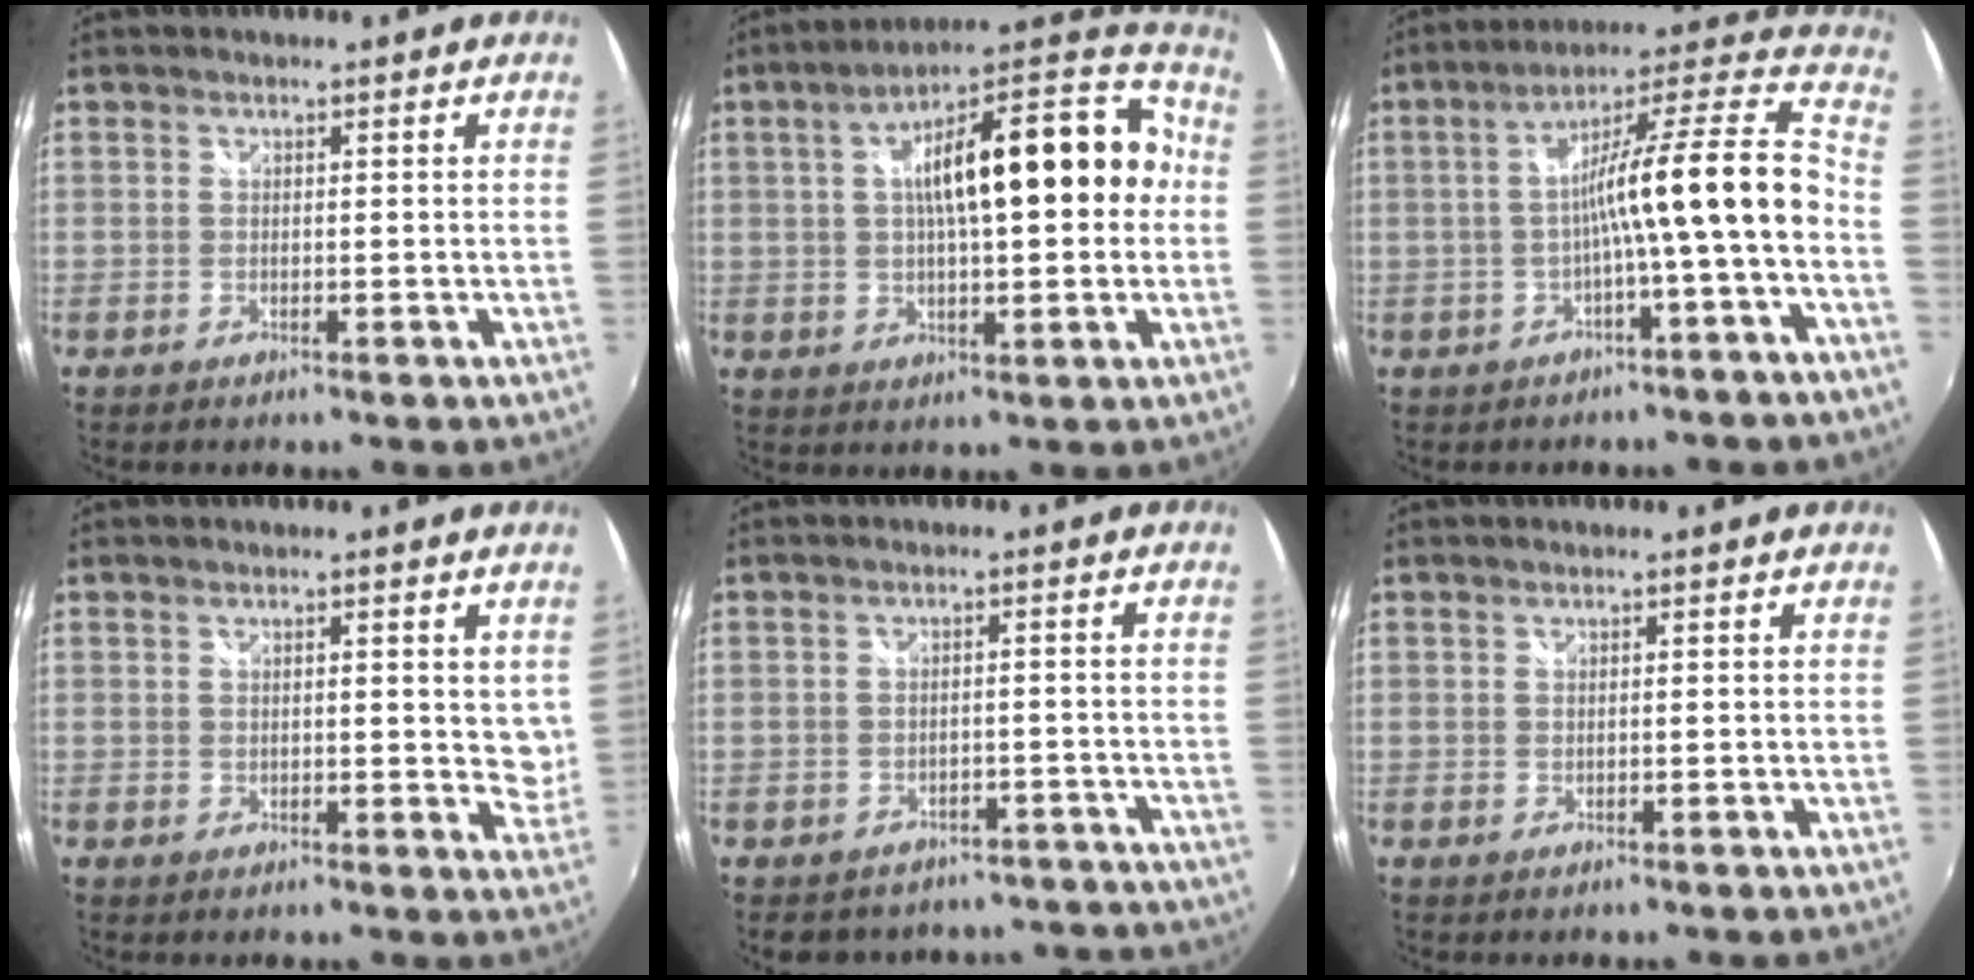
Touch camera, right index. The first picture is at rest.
{"total": 20.8, "force": [2.3, 7.1, 19.4], "torque": [-0.303, 0.040, 0.030]}
{"total": 14.7, "force": [-3.5, 0.3, 14.3], "torque": [-0.212, 0.031, -0.055]}
{"total": 4.7, "force": [2.2, 2.0, 3.6], "torque": [-0.034, -0.001, 0.037]}
{"total": 12.8, "force": [-11.1, 5.9, 2.5], "torque": [-0.052, 0.024, -0.119]}
{"total": 0.0}